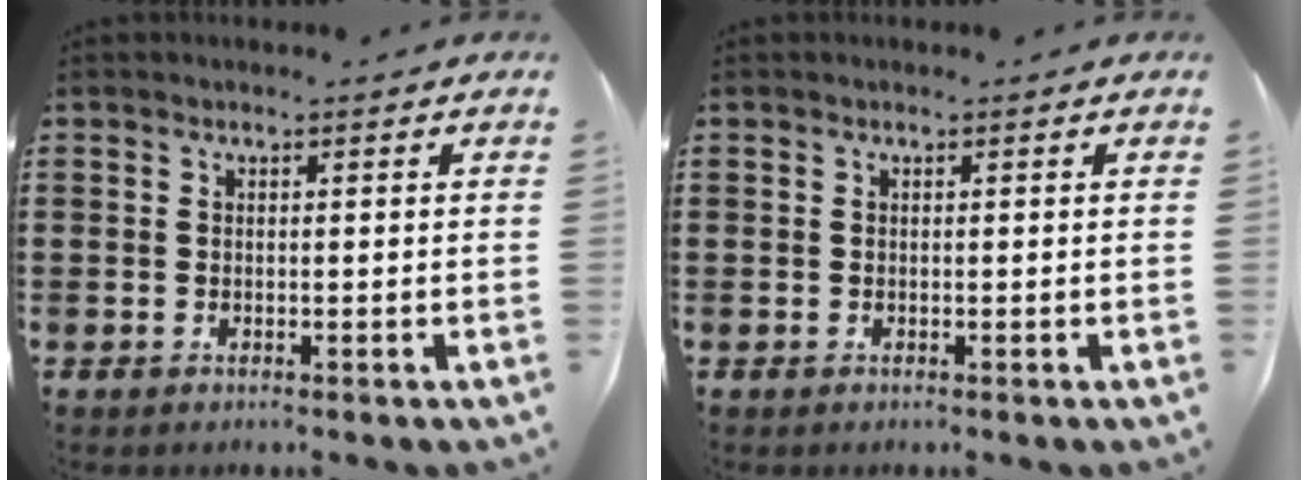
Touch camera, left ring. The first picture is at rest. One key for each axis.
{"total": 0.0}